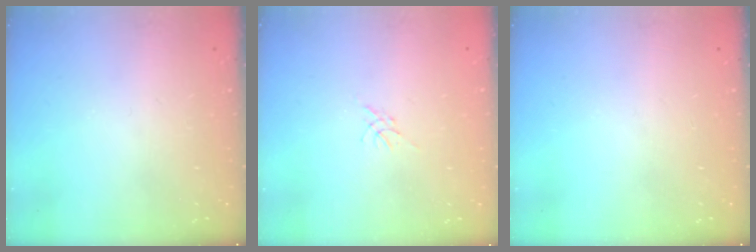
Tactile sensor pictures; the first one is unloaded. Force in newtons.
{"total": 0.0}
{"total": 0.0}